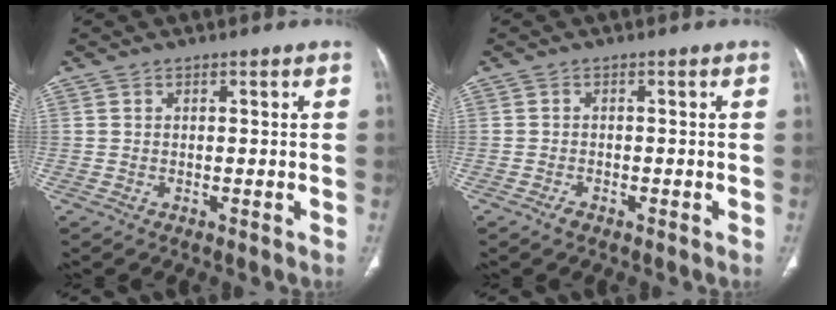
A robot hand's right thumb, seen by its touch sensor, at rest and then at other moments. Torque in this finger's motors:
{"motor_torque": [-0.20, 0.05, 0.37, -0.02, 0.05]}